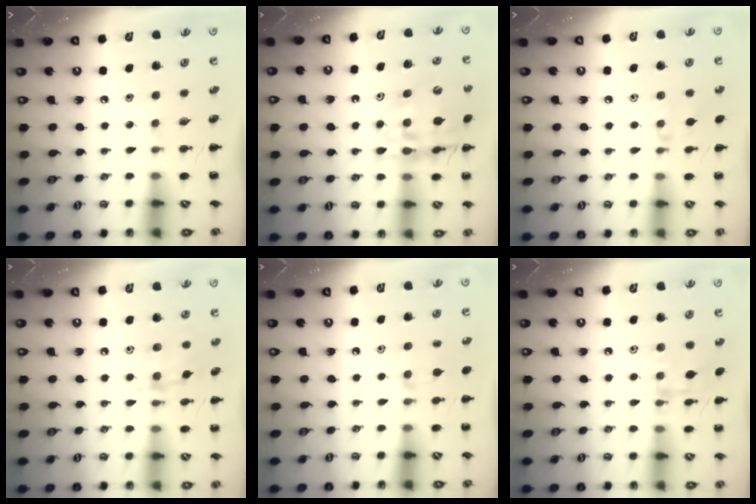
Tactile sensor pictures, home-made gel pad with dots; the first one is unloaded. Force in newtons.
{"total": 17.3, "press": 17.1, "slide": 2.6}
{"total": 6.6, "press": 6.2, "slide": 2.0}
{"total": 9.7, "press": 9.7, "slide": 0.5}
{"total": 6.4, "press": 6.0, "slide": 2.2}
{"total": 9.4, "press": 9.4, "slide": 0.9}